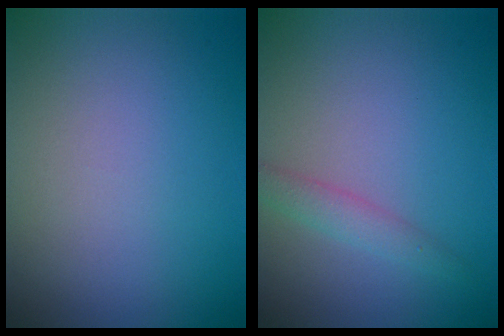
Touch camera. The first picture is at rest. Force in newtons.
{"total": 1.6, "press": 1.6, "slide": 0.1}